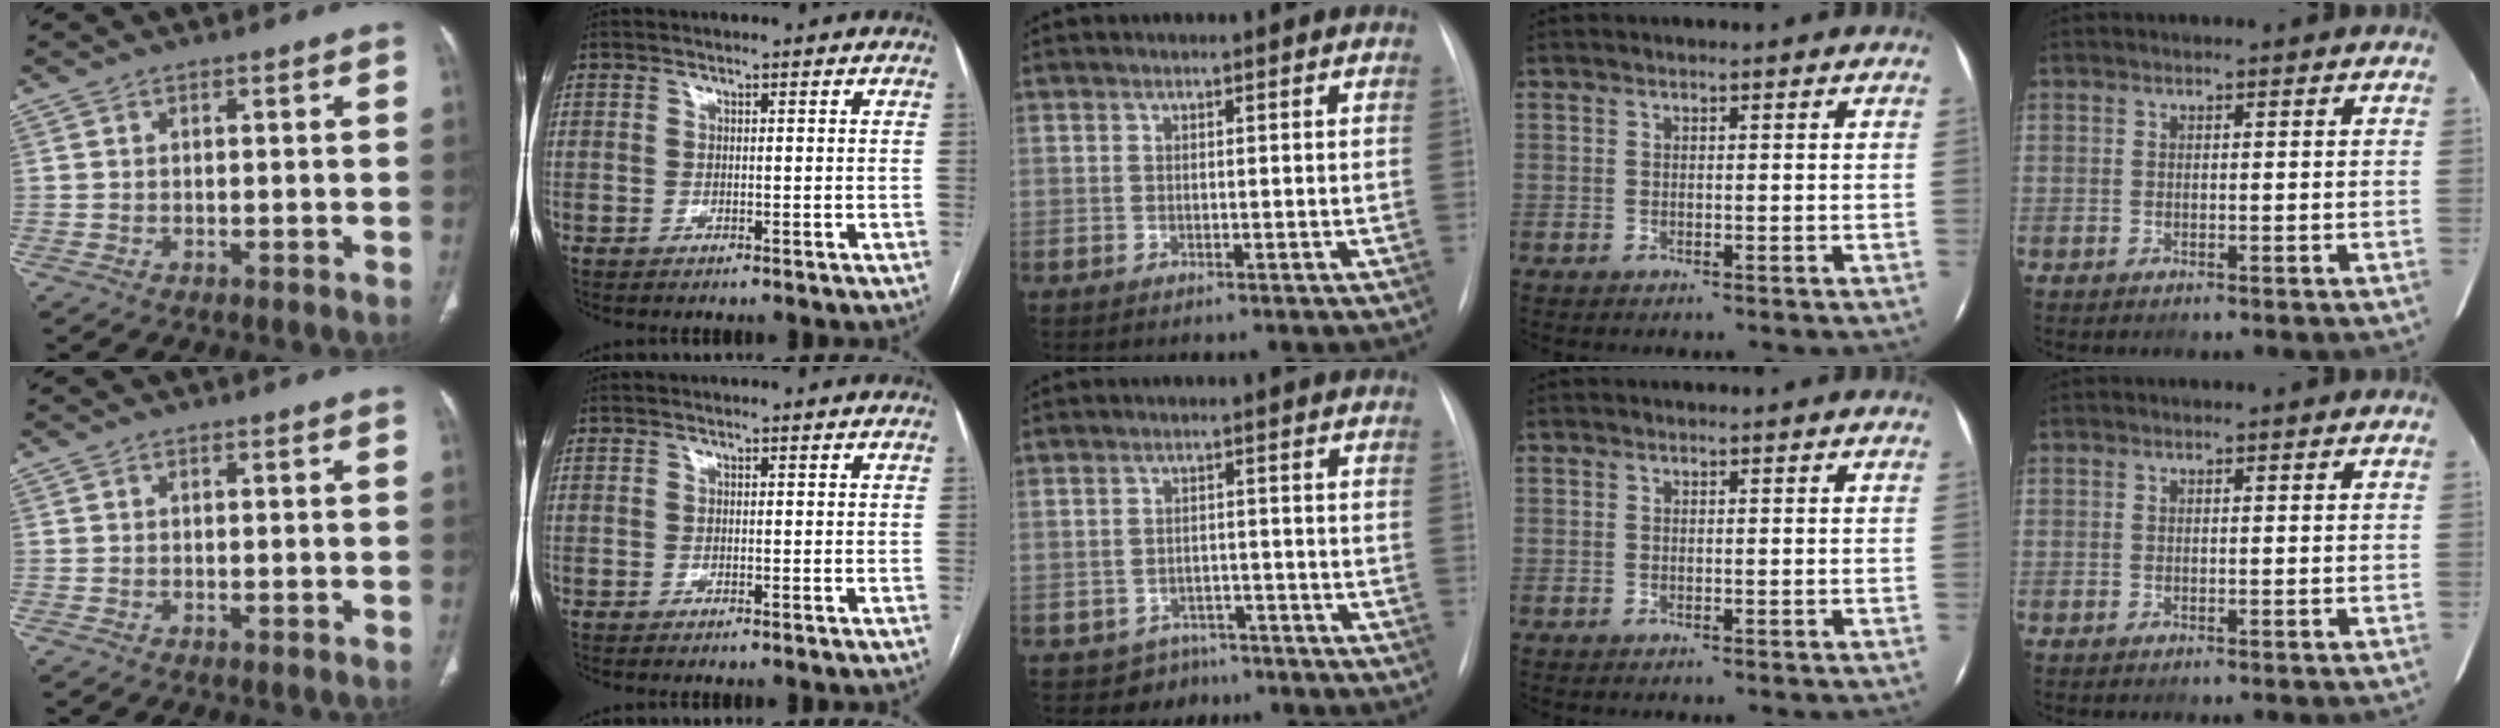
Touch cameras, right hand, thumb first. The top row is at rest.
{"middle": {"total": 4.6, "force": [-3.4, 3.0, -0.5], "torque": [0.013, 0.013, -0.046]}}